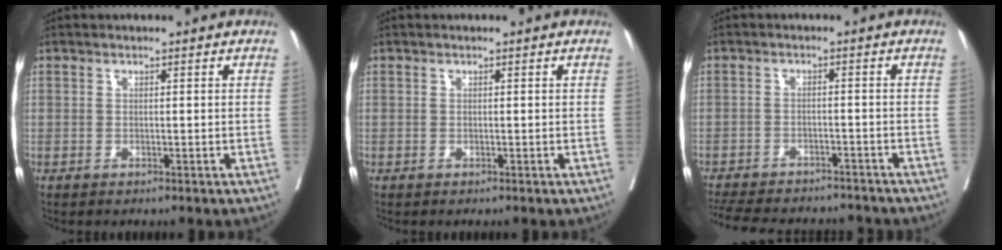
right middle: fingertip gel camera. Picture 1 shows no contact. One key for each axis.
{"total": 0.0}
{"total": 16.5, "fx": -14.8, "fy": 4.7, "fz": 5.6, "tx": -0.142, "ty": -0.012, "tz": -0.200}